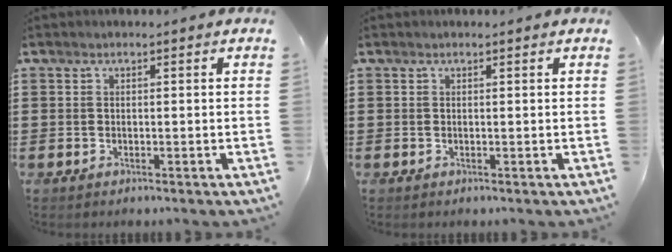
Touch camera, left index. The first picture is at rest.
{"total": 0.0}